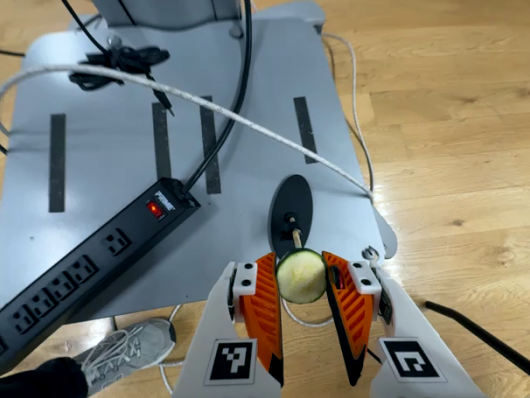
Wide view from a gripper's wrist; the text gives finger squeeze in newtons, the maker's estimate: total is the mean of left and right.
{"total": 9.6, "left": 9.9, "right": 9.4}